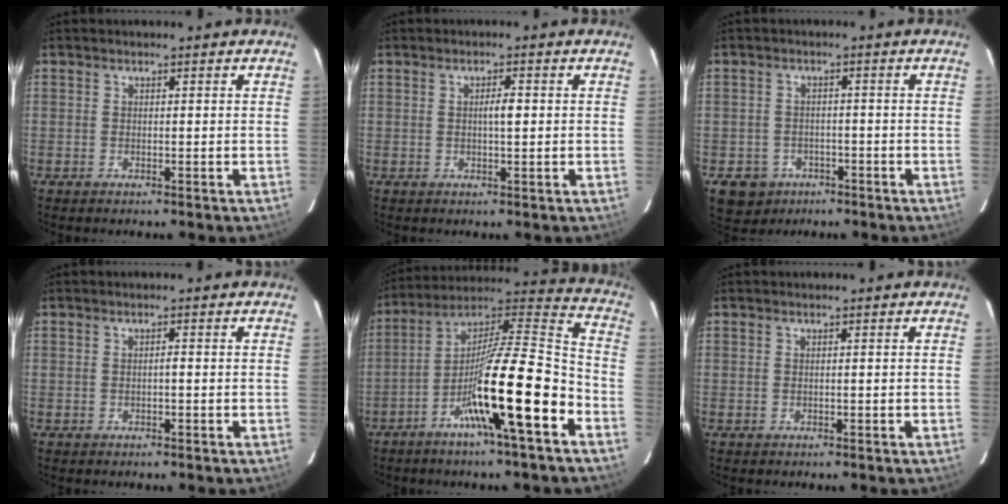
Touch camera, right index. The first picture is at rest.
{"total": 2.0, "force": [0.1, 0.4, 2.0], "torque": [-0.034, 0.003, 0.002]}
{"total": 4.9, "force": [-2.6, 4.2, 0.6], "torque": [-0.013, 0.009, -0.033]}
{"total": 0.5, "force": [-0.2, 0.1, 0.5], "torque": [-0.007, 0.002, -0.003]}
{"total": 18.1, "force": [-7.8, 0.4, 16.3], "torque": [-0.279, -0.001, -0.135]}
{"total": 0.0}